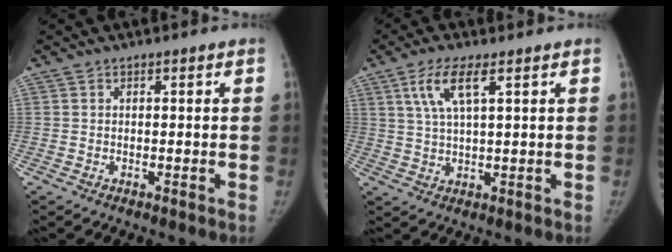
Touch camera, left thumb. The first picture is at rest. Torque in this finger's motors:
{"motor_torque": [0.05, 0.14, 0.26, 0.29, 0.20]}